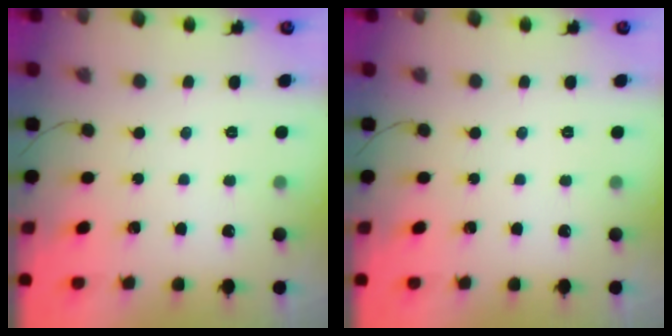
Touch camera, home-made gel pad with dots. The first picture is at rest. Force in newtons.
{"total": 0.0}